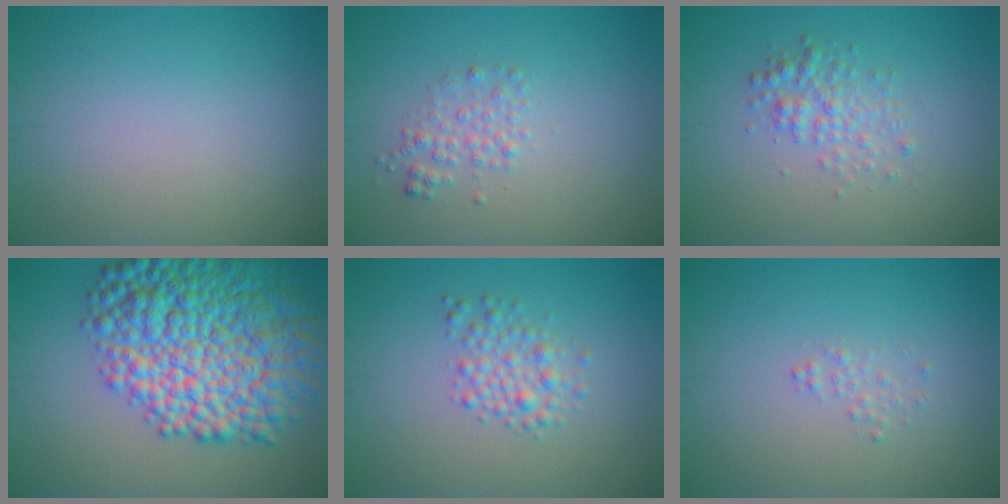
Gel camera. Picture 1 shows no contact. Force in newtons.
{"total": 1.8, "press": 1.8, "slide": 0.0}
{"total": 2.5, "press": 2.5, "slide": 0.0}
{"total": 13.4, "press": 13.4, "slide": 0.0}
{"total": 2.4, "press": 2.4, "slide": 0.1}
{"total": 0.9, "press": 0.9, "slide": 0.0}